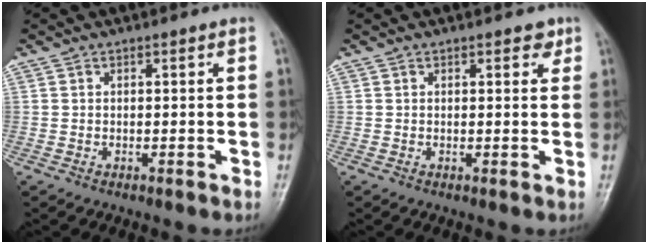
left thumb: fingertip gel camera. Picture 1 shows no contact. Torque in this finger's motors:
{"motor_torque": [-0.21, -0.17, -0.38, -0.15, 0.06]}